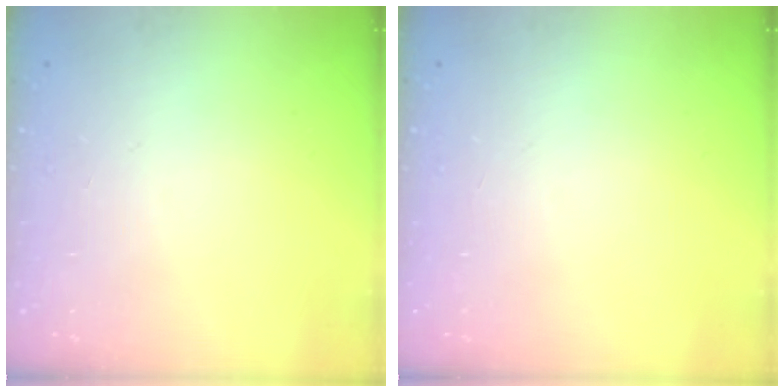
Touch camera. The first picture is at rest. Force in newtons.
{"total": 0.0}